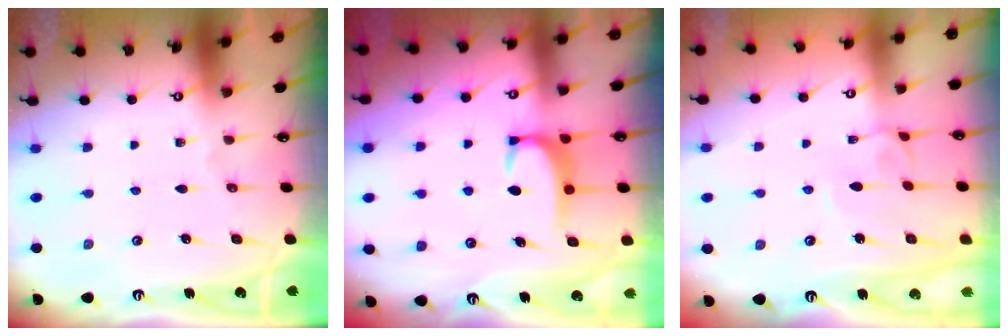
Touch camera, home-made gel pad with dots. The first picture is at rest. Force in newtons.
{"total": 2.6, "press": 2.6, "slide": 0.4}
{"total": 1.7, "press": 1.7, "slide": 0.4}